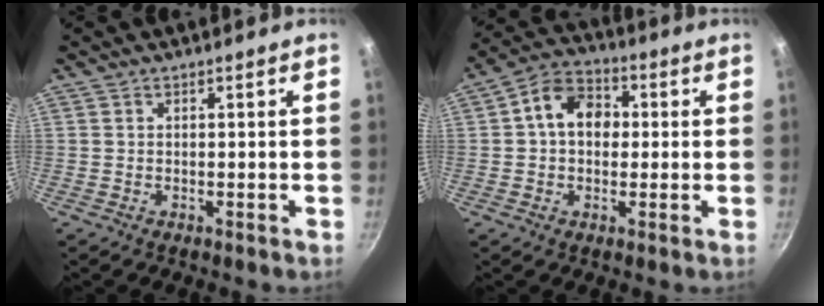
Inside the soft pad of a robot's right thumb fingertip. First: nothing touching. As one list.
[{"total": 10.1, "force": [1.1, 7.6, 6.5], "torque": [-0.073, 0.025, -0.001]}]